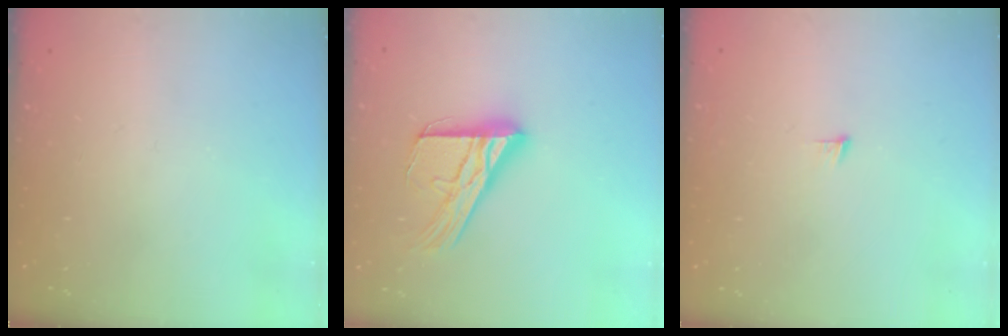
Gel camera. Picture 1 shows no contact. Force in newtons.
{"total": 17.1, "press": 17.0, "slide": 1.7}
{"total": 3.6, "press": 3.5, "slide": 0.3}